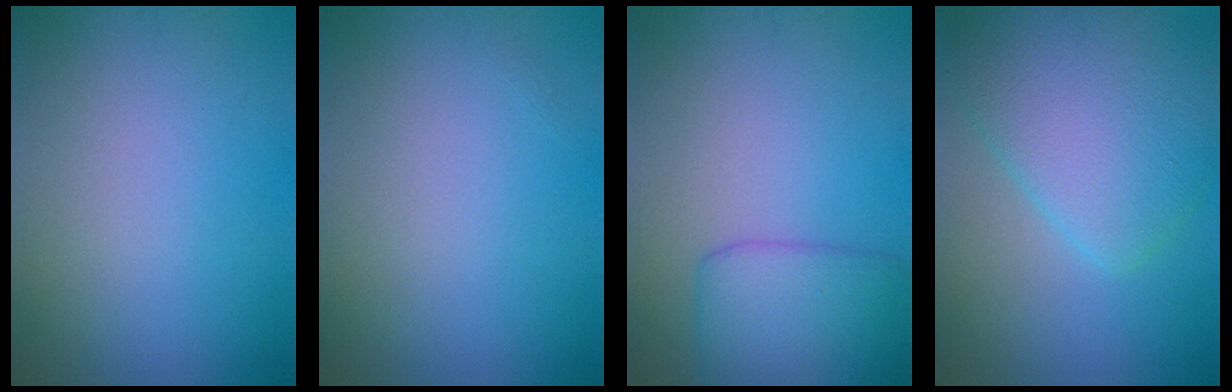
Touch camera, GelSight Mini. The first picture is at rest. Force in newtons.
{"total": 0.0}
{"total": 4.6, "press": 4.6, "slide": 0.2}
{"total": 6.9, "press": 6.9, "slide": 0.2}